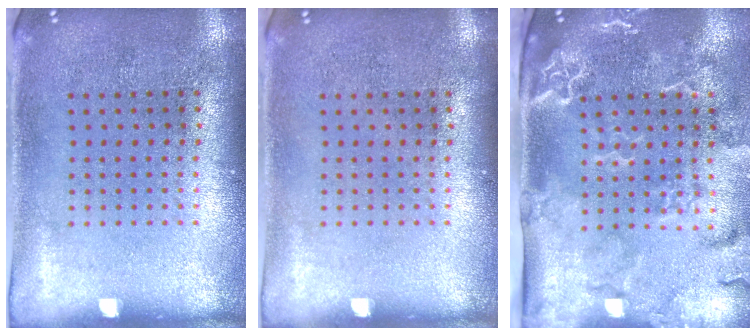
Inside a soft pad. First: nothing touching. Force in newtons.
{"total": 0.0}
{"total": 2.9, "press": 2.4, "slide": 1.7}